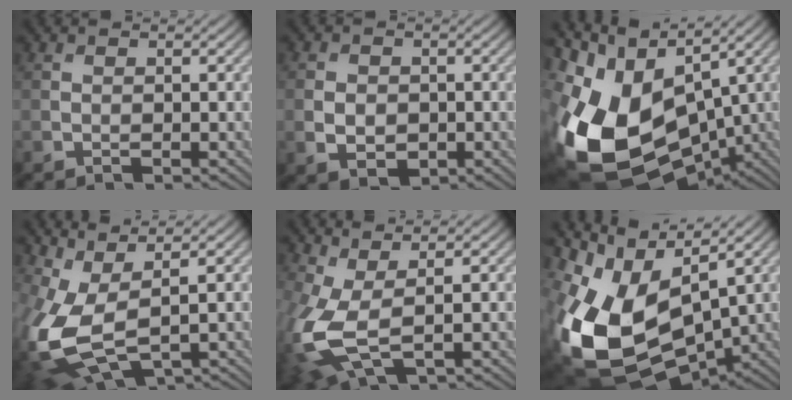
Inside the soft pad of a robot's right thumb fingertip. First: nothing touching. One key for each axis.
{"total": 3.6, "fx": -0.6, "fy": 2.8, "fz": 2.3, "tx": -0.047, "ty": -0.007, "tz": -0.011}
{"total": 18.9, "fx": -4.2, "fy": 11.3, "fz": 14.5, "tx": -0.340, "ty": -0.028, "tz": -0.059}
{"total": 10.9, "fx": -0.3, "fy": 5.3, "fz": 9.5, "tx": -0.257, "ty": -0.019, "tz": 0.005}
{"total": 8.8, "fx": -0.9, "fy": 4.6, "fz": 7.5, "tx": -0.214, "ty": -0.021, "tz": -0.013}
{"total": 17.7, "fx": -2.6, "fy": 10.2, "fz": 14.2, "tx": -0.348, "ty": -0.028, "tz": -0.028}